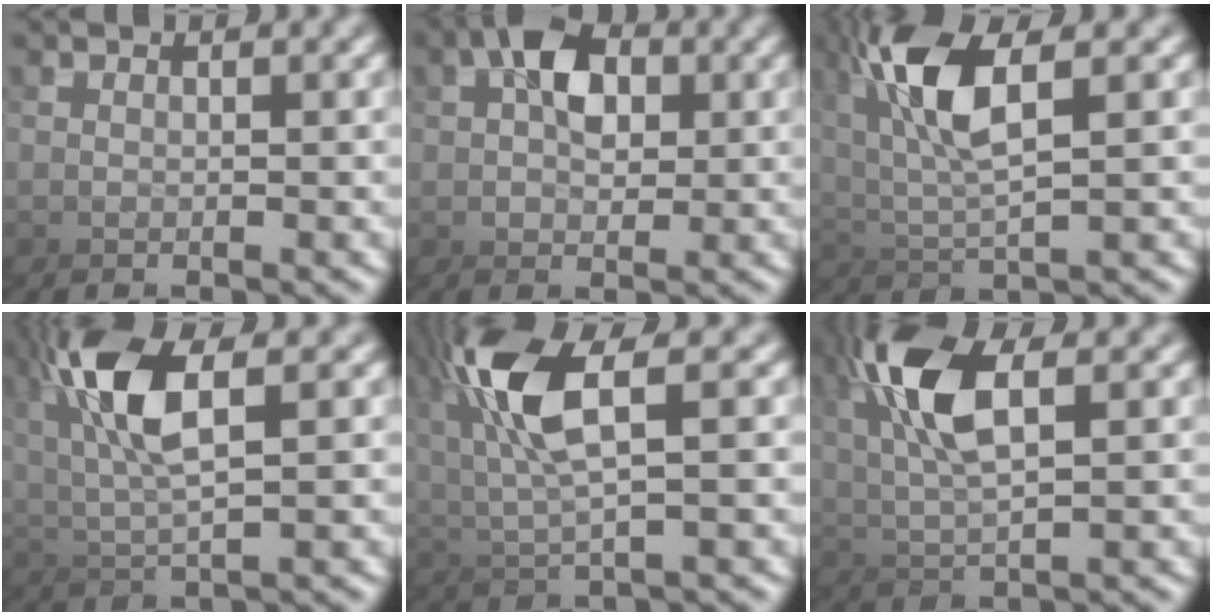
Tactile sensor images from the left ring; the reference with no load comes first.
{"total": 3.2, "force": [1.2, 2.7, 1.3], "torque": [-0.048, 0.002, 0.013]}
{"total": 6.6, "force": [3.6, 1.9, 5.2], "torque": [-0.161, 0.027, 0.055]}
{"total": 7.0, "force": [3.0, 2.3, 5.8], "torque": [-0.168, 0.021, 0.049]}
{"total": 7.1, "force": [2.3, 2.5, 6.2], "torque": [-0.169, 0.014, 0.043]}
{"total": 5.7, "force": [2.6, 1.9, 4.8], "torque": [-0.154, 0.015, 0.041]}